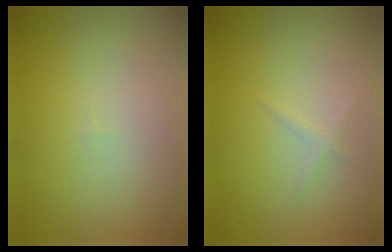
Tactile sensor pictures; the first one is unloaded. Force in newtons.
{"total": 0.7, "press": 0.7, "slide": 0.1}